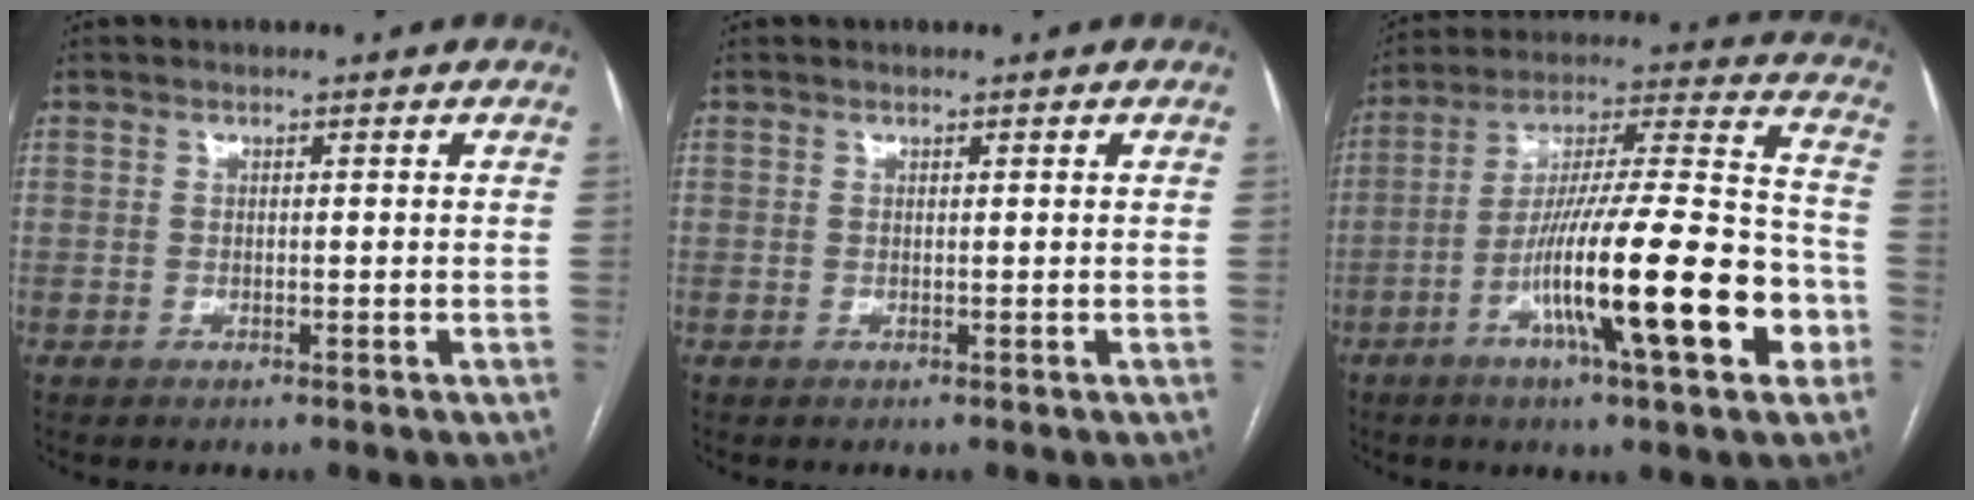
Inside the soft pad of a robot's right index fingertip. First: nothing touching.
{"total": 0.0}
{"total": 22.1, "force": [-7.9, 2.2, 20.5], "torque": [-0.317, -0.004, -0.128]}